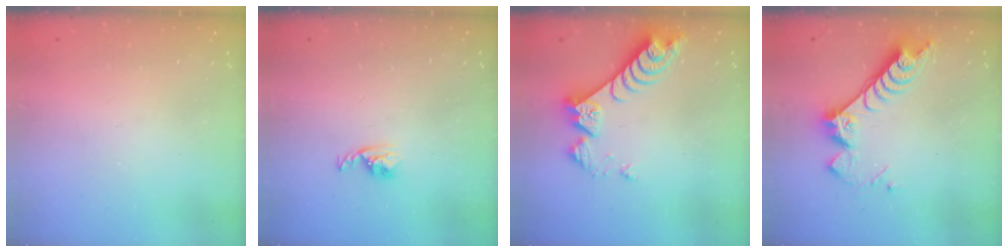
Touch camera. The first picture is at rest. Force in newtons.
{"total": 3.7, "press": 3.6, "slide": 0.6}
{"total": 8.0, "press": 8.0, "slide": 0.8}
{"total": 10.1, "press": 10.0, "slide": 1.0}